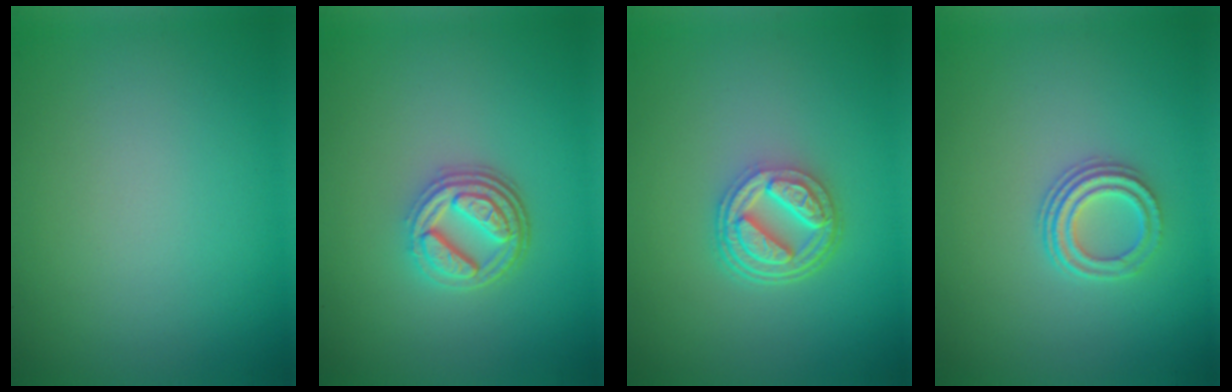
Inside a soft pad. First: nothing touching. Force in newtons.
{"total": 4.2, "press": 3.3, "slide": 2.6}
{"total": 4.7, "press": 3.6, "slide": 3.1}
{"total": 2.8, "press": 2.2, "slide": 1.8}